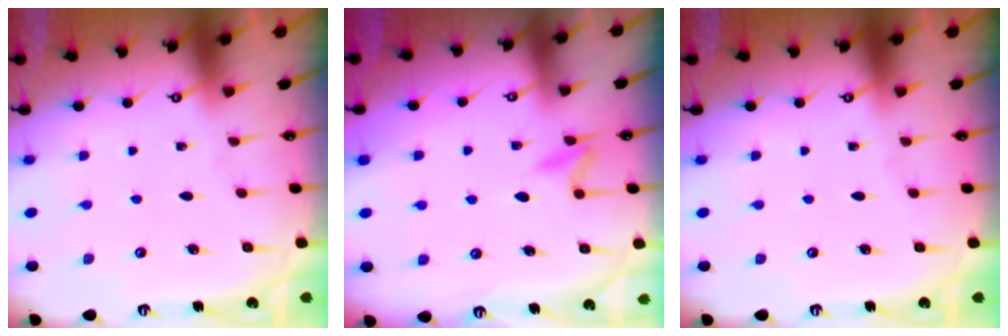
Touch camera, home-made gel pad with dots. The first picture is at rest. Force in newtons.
{"total": 5.7, "press": 5.6, "slide": 0.7}
{"total": 0.0}